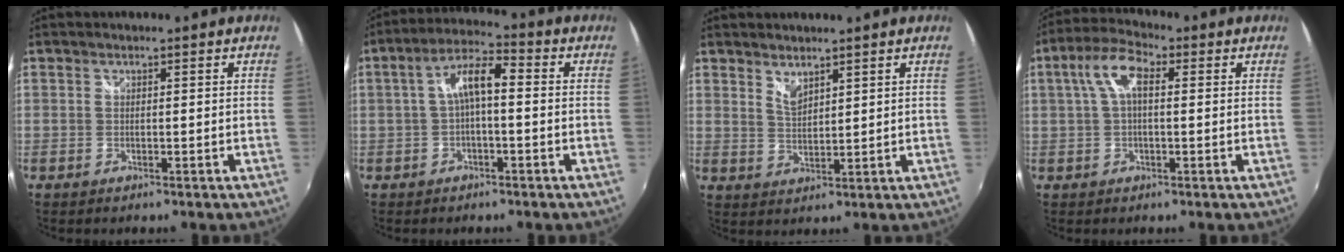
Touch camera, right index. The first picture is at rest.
{"total": 7.2, "force": [0.0, 2.2, 6.8], "torque": [-0.137, 0.022, 0.000]}
{"total": 3.2, "force": [2.6, 0.9, 1.5], "torque": [-0.024, -0.002, 0.047]}
{"total": 6.8, "force": [1.3, 3.0, 6.0], "torque": [-0.122, 0.021, 0.023]}